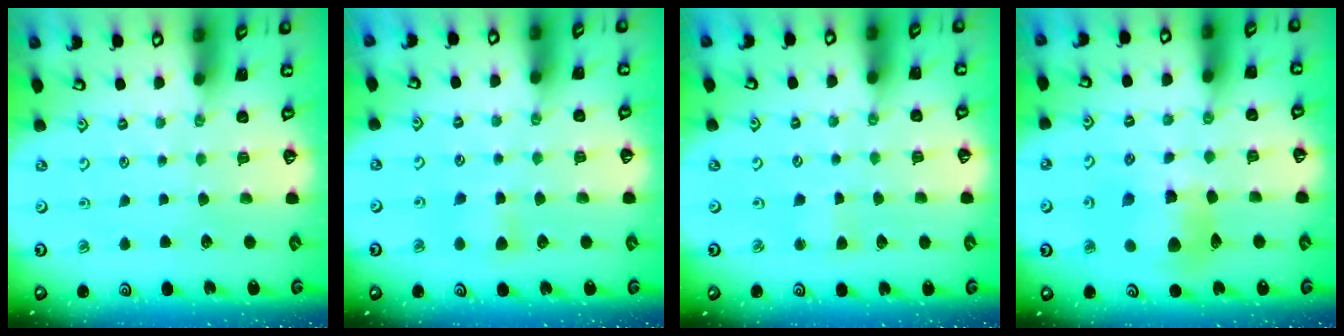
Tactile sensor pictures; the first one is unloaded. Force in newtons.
{"total": 5.3, "press": 5.2, "slide": 0.8}
{"total": 2.8, "press": 2.8, "slide": 0.4}
{"total": 11.2, "press": 11.2, "slide": 1.4}